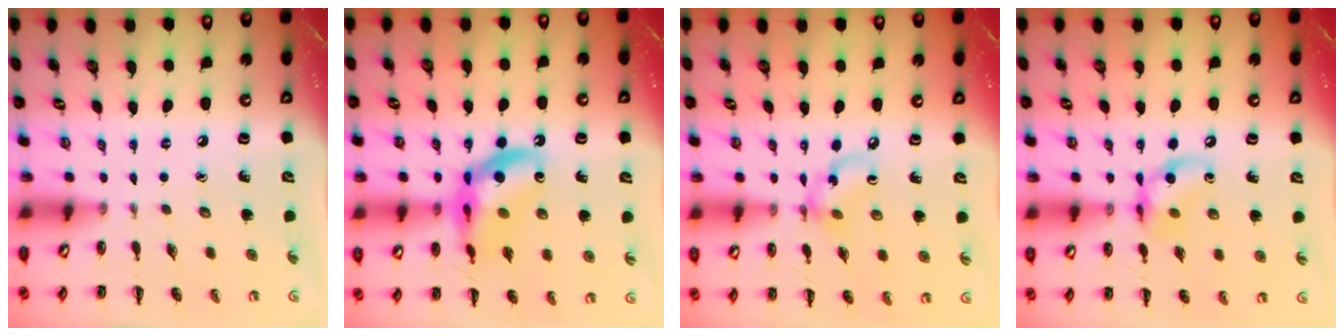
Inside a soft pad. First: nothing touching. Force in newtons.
{"total": 15.2, "press": 14.8, "slide": 3.4}
{"total": 7.4, "press": 7.4, "slide": 0.9}
{"total": 10.5, "press": 10.4, "slide": 1.5}